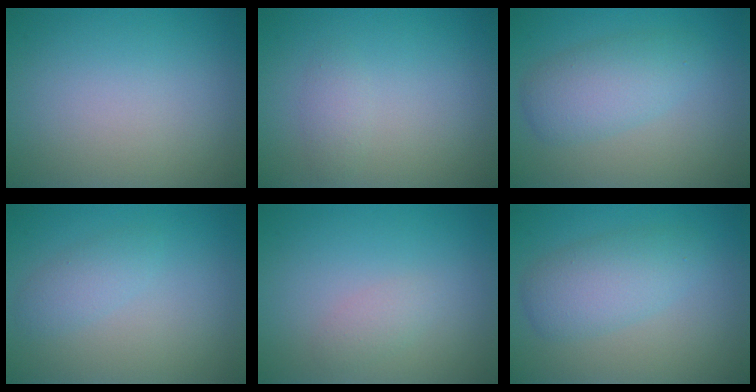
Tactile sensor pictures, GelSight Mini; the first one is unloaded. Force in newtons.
{"total": 1.1, "press": 1.1, "slide": 0.0}
{"total": 3.8, "press": 3.8, "slide": 0.0}
{"total": 1.6, "press": 1.6, "slide": 0.0}
{"total": 1.2, "press": 1.2, "slide": 0.1}
{"total": 3.8, "press": 3.8, "slide": 0.0}